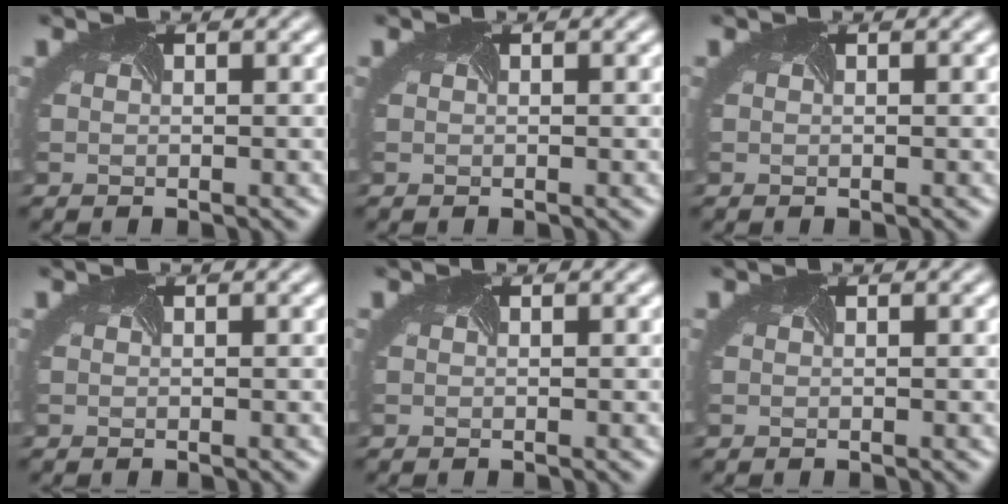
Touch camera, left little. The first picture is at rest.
{"total": 0.0}
{"total": 0.0}
{"total": 0.0}
{"total": 0.0}
{"total": 0.0}